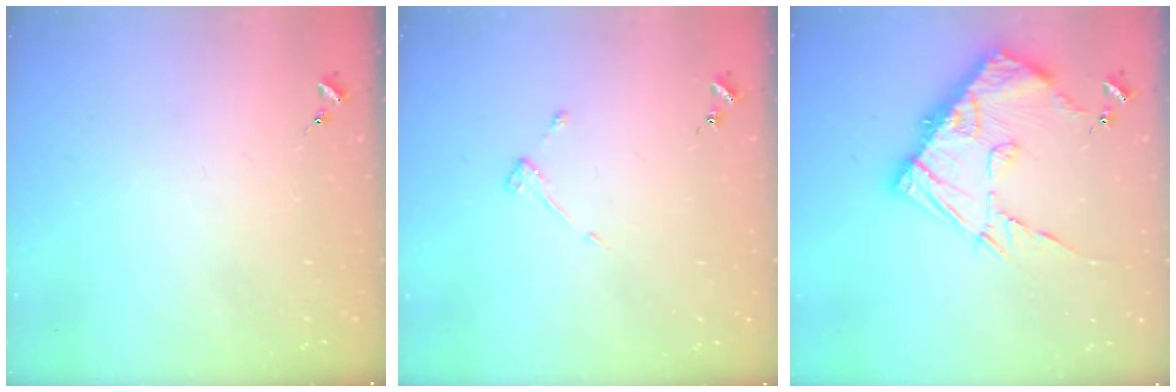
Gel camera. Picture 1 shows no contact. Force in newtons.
{"total": 2.9, "press": 2.9, "slide": 0.5}
{"total": 18.0, "press": 17.9, "slide": 1.9}